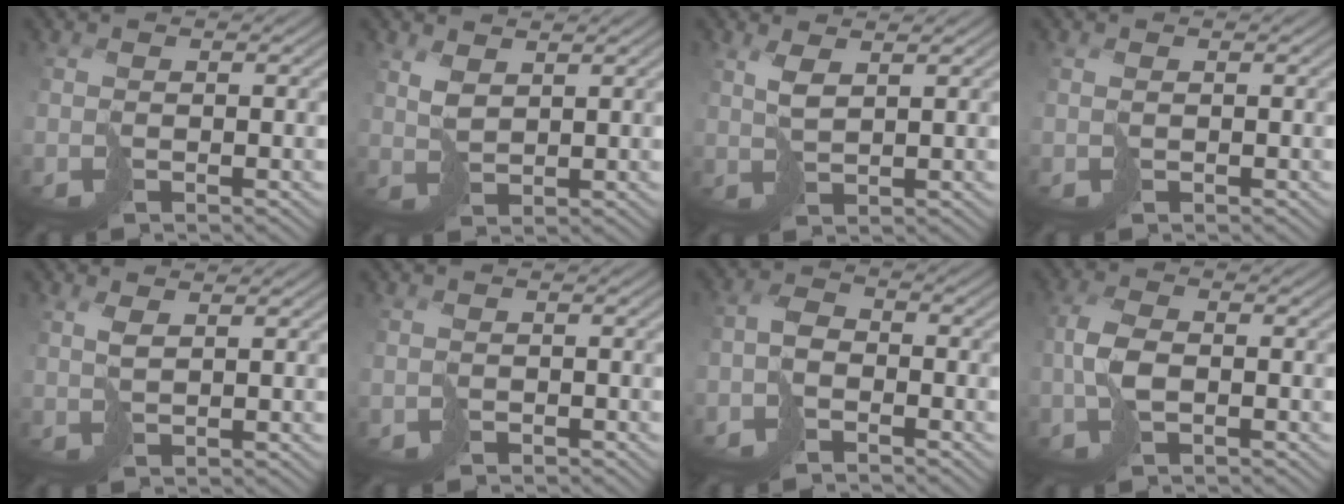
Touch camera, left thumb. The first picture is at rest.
{"total": 2.7, "force": [1.7, 1.3, 1.7], "torque": [-0.048, 0.002, 0.038]}
{"total": 2.8, "force": [1.5, 0.8, 2.1], "torque": [-0.055, 0.001, 0.033]}
{"total": 0.9, "force": [0.2, 0.5, 0.7], "torque": [-0.020, 0.001, 0.004]}
{"total": 2.0, "force": [1.1, 0.5, 1.5], "torque": [-0.038, 0.003, 0.024]}
{"total": 1.2, "force": [-0.9, 0.7, 0.2], "torque": [-0.002, -0.002, -0.022]}
{"total": 4.3, "force": [-2.7, 2.2, 2.4], "torque": [-0.050, 0.001, -0.067]}
{"total": 4.6, "force": [-1.2, 2.2, 3.8], "torque": [-0.094, 0.002, -0.029]}